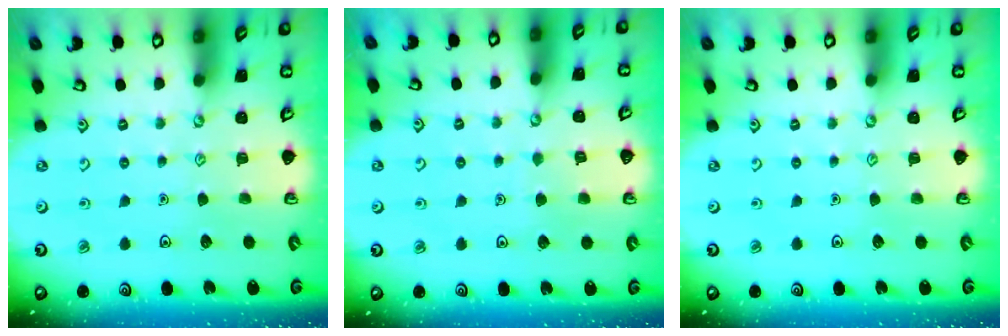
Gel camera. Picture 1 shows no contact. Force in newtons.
{"total": 3.2, "press": 3.2, "slide": 0.2}
{"total": 0.0}